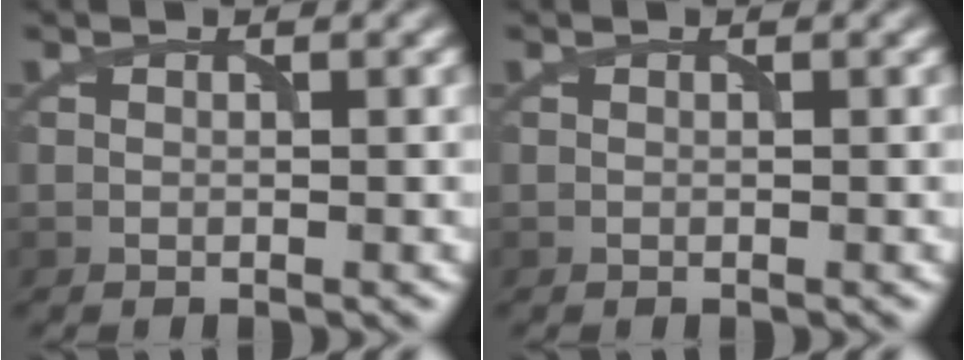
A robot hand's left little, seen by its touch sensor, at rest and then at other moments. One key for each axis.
{"total": 0.0}